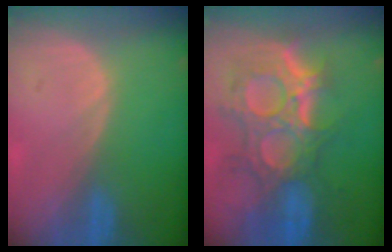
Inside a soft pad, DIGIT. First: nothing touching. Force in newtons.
{"total": 11.9, "press": 10.7, "slide": 5.2}